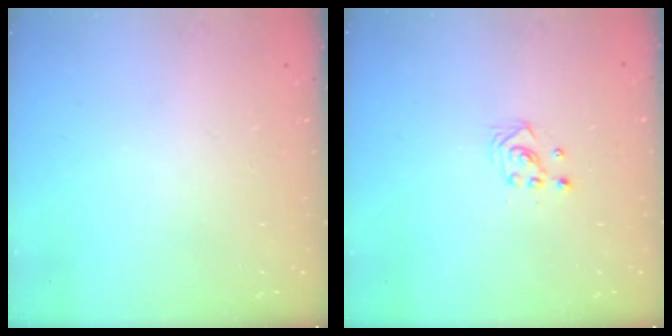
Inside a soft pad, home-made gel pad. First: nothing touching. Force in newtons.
{"total": 2.2, "press": 2.2, "slide": 0.2}